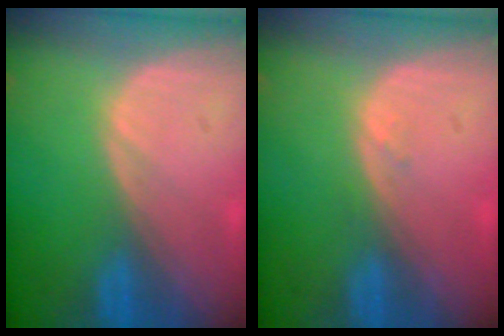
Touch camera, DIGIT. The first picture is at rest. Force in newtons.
{"total": 0.7, "press": 0.6, "slide": 0.3}